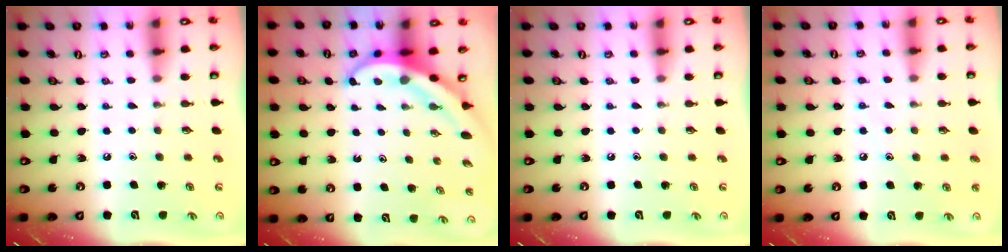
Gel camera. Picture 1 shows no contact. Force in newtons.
{"total": 5.3, "press": 5.2, "slide": 0.7}
{"total": 0.0}
{"total": 5.4, "press": 5.4, "slide": 0.6}